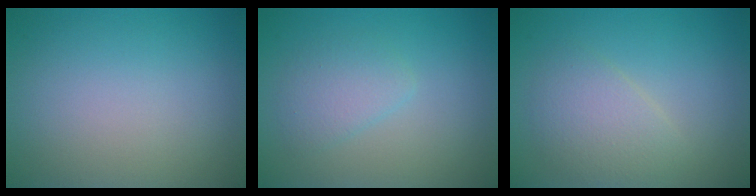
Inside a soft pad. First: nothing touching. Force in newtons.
{"total": 2.1, "press": 2.1, "slide": 0.1}
{"total": 3.0, "press": 3.0, "slide": 0.0}